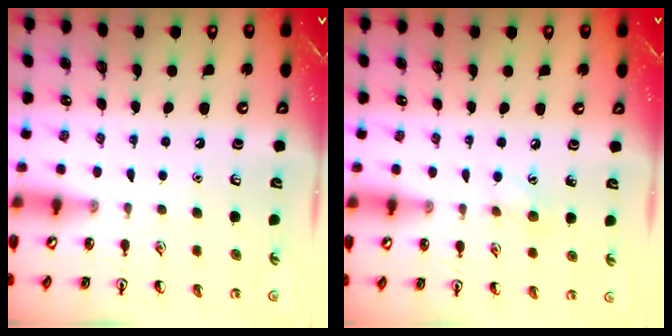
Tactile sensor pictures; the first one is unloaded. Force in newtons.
{"total": 6.0, "press": 5.8, "slide": 1.6}